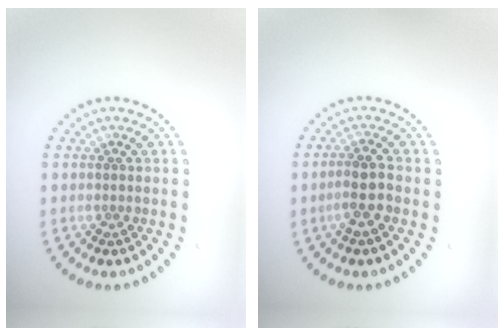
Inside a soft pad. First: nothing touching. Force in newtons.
{"total": 2.5, "press": 2.2, "slide": 1.0}